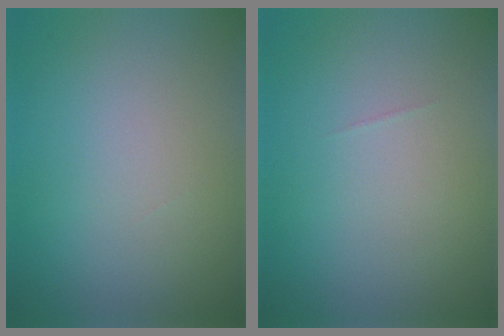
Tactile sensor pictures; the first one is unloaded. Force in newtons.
{"total": 0.0}